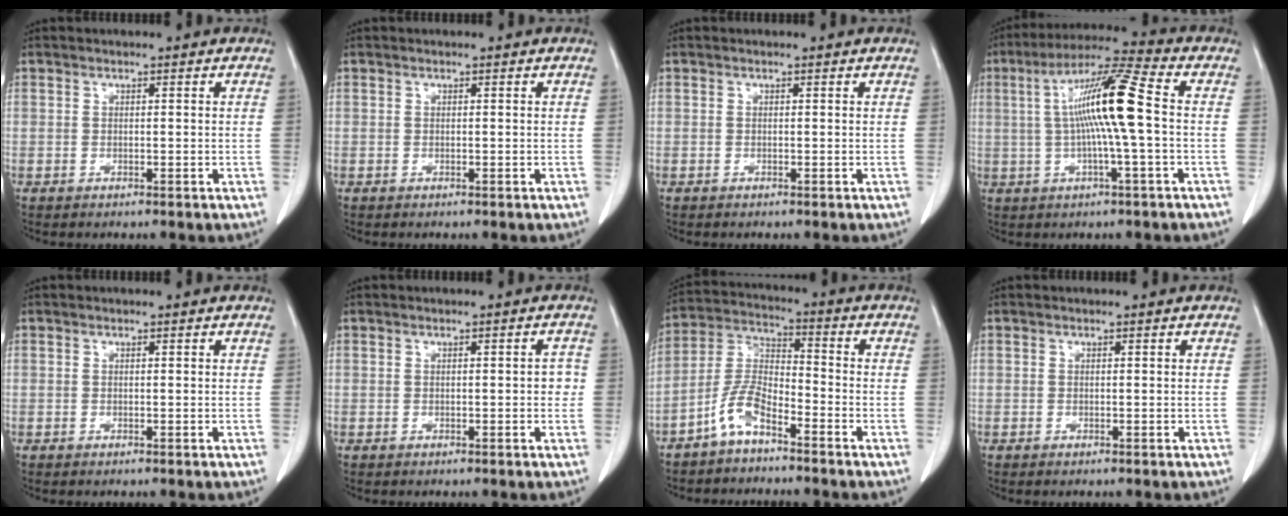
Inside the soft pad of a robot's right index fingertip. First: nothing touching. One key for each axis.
{"total": 0.0}
{"total": 0.0}
{"total": 12.1, "fx": 0.6, "fy": -0.1, "fz": 12.0, "tx": -0.223, "ty": 0.020, "tz": 0.003}
{"total": 0.0}
{"total": 1.7, "fx": -0.1, "fy": 0.6, "fz": 1.6, "tx": -0.014, "ty": 0.003, "tz": -0.002}
{"total": 7.0, "fx": -4.8, "fy": 2.1, "fz": 4.7, "tx": -0.113, "ty": 0.007, "tz": -0.102}
{"total": 0.0}